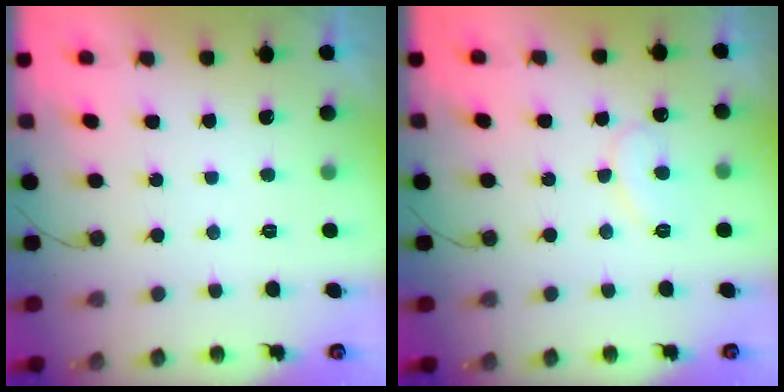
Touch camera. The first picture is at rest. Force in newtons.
{"total": 8.8, "press": 8.8, "slide": 0.7}